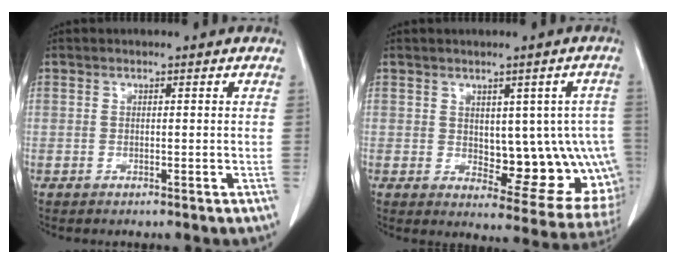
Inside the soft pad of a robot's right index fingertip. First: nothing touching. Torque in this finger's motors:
{"motor_torque": [0.26, 0.12, 0.18, 0.04]}